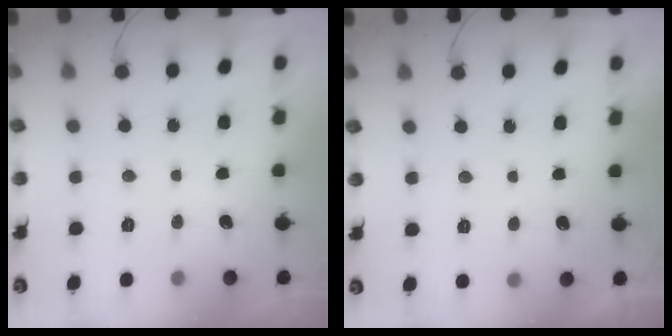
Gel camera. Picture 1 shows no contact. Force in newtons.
{"total": 0.8, "press": 0.6, "slide": 0.4}